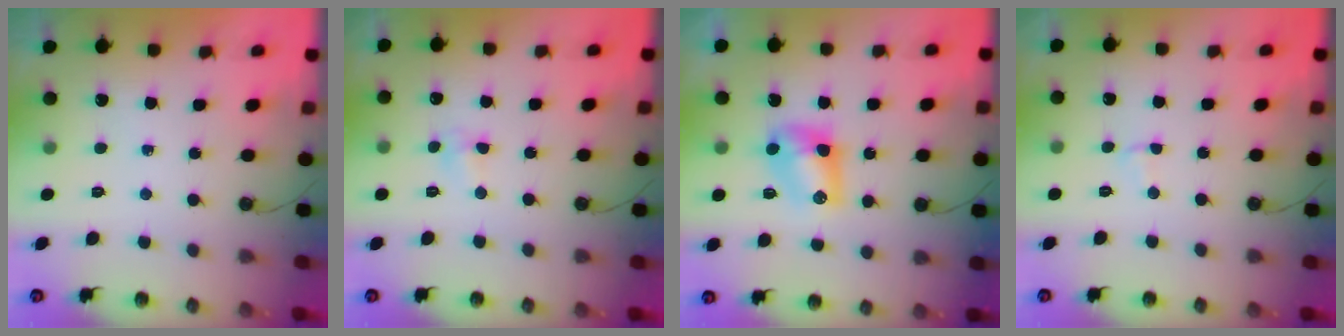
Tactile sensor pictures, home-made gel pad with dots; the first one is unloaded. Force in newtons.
{"total": 3.9, "press": 3.9, "slide": 0.5}
{"total": 7.3, "press": 7.3, "slide": 0.7}
{"total": 2.3, "press": 2.3, "slide": 0.5}